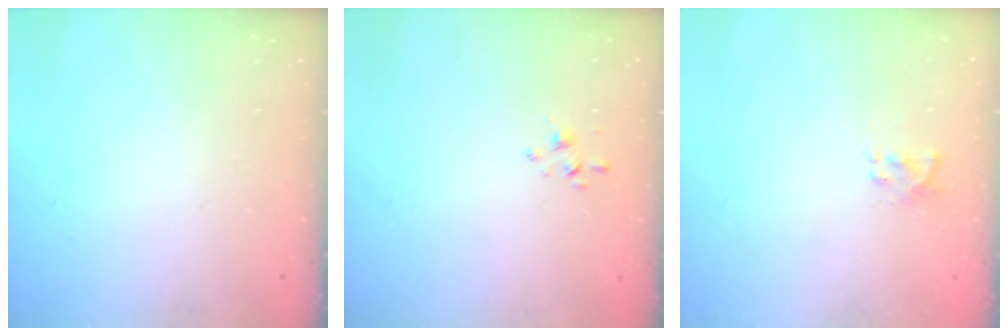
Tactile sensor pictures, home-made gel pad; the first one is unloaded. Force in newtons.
{"total": 1.7, "press": 1.7, "slide": 0.4}
{"total": 1.3, "press": 1.3, "slide": 0.3}